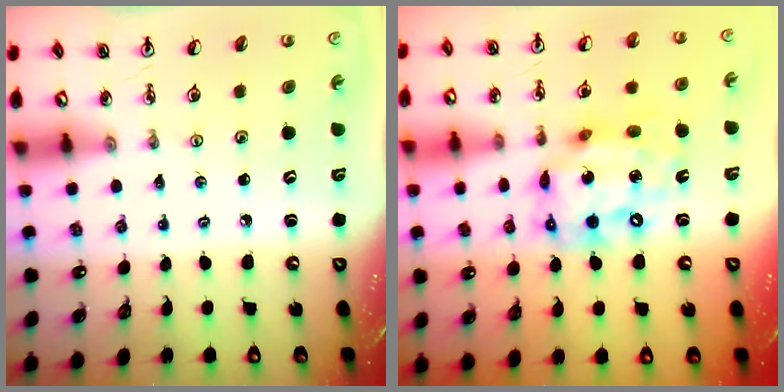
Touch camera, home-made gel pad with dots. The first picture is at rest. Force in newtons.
{"total": 15.5, "press": 15.5, "slide": 1.1}